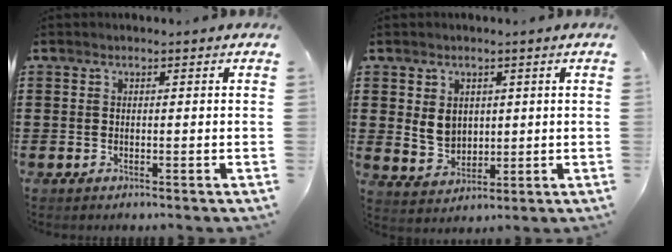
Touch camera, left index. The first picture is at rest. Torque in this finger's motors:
{"motor_torque": [0.93, 0.32, 0.46, 0.04]}